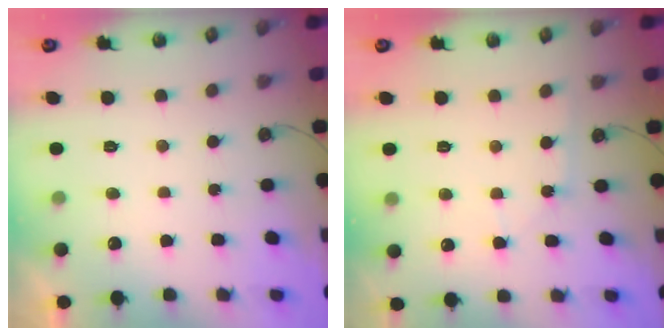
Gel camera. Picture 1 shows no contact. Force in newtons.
{"total": 5.1, "press": 5.0, "slide": 0.8}